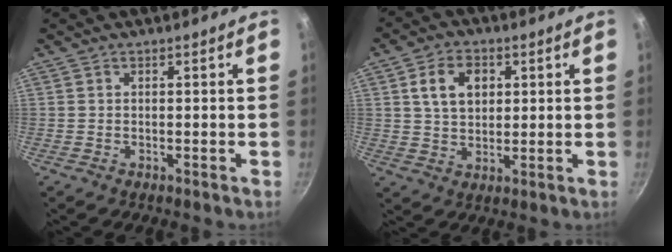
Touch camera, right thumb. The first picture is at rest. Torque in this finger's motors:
{"motor_torque": [-0.57, 0.77, 0.23, -0.18, 0.13]}